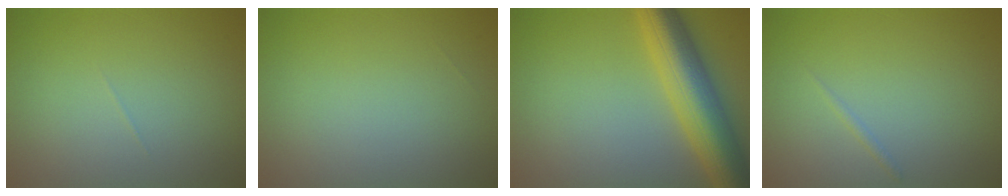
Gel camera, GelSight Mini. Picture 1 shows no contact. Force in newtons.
{"total": 0.0}
{"total": 8.9, "press": 8.9, "slide": 0.2}
{"total": 0.5, "press": 0.5, "slide": 0.0}